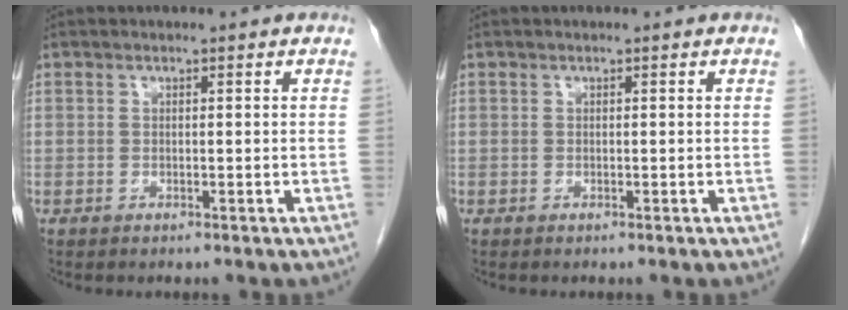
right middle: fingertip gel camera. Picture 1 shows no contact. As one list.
[{"total": 0.0}]